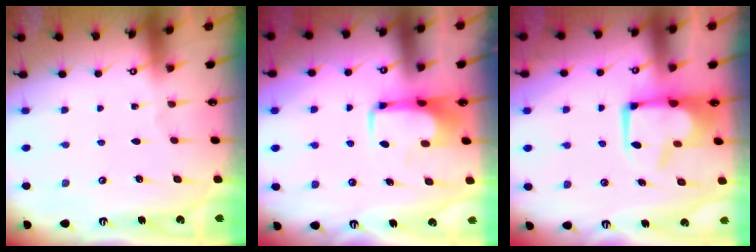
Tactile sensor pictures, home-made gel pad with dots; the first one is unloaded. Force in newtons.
{"total": 5.7, "press": 5.6, "slide": 1.1}
{"total": 9.7, "press": 9.7, "slide": 1.0}